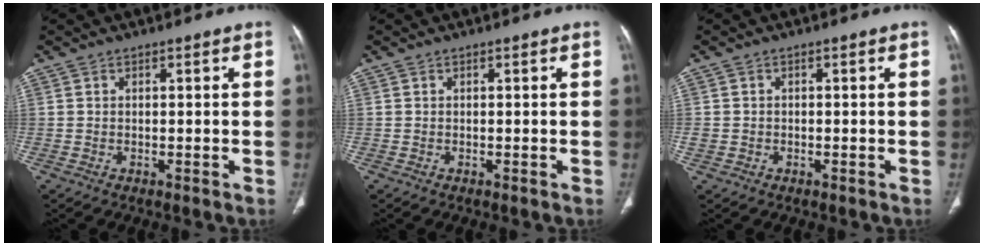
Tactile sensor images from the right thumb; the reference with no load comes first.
{"total": 0.0}
{"total": 1.6, "force": [-0.4, 1.4, 0.6], "torque": [-0.009, 0.006, -0.005]}